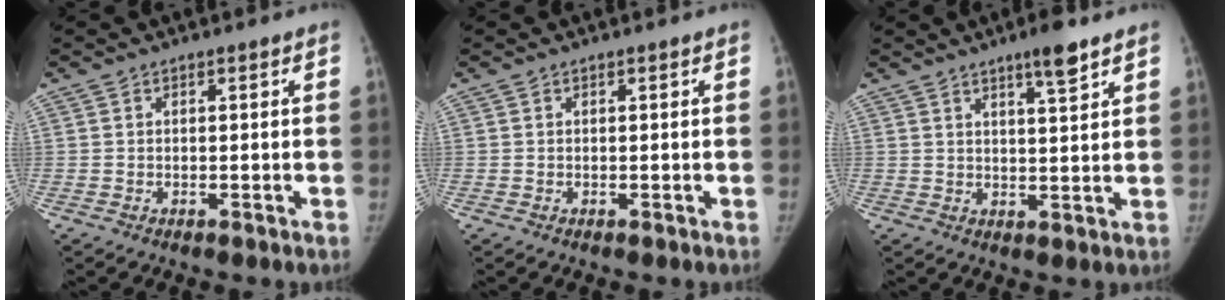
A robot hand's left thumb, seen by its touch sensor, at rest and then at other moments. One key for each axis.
{"total": 0.0}
{"total": 5.7, "fx": 3.9, "fy": 0.6, "fz": 4.1, "tx": -0.060, "ty": -0.025, "tz": 0.061}